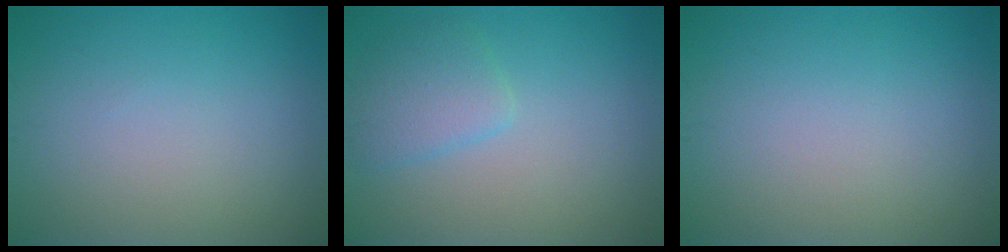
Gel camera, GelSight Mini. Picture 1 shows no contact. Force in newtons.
{"total": 2.6, "press": 2.6, "slide": 0.2}
{"total": 0.0}